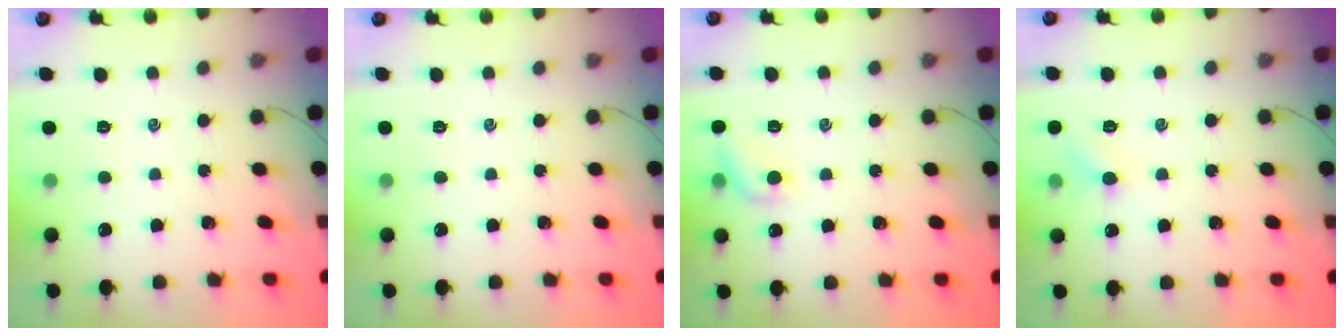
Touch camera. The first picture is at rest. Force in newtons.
{"total": 0.0}
{"total": 7.5, "press": 7.3, "slide": 1.8}
{"total": 5.6, "press": 5.4, "slide": 1.5}